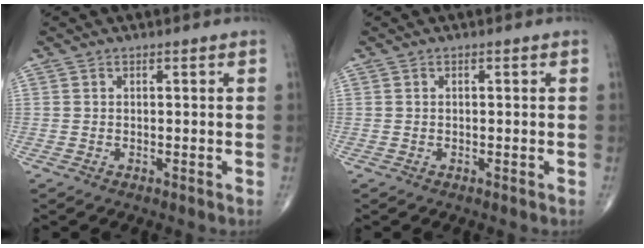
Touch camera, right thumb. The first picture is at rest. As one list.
[{"total": 0.0}]